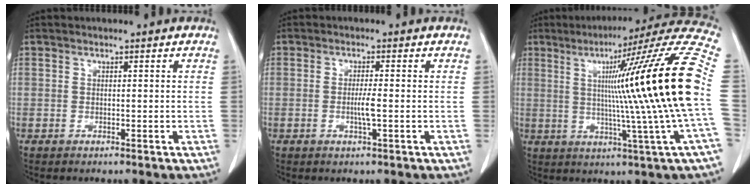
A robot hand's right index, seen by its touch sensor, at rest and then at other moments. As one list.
[{"total": 2.5, "force": [-0.5, -0.1, 2.4], "torque": [-0.047, -0.003, -0.009]}, {"total": 24.0, "force": [2.2, -2.7, 23.7], "torque": [-0.270, 0.015, 0.016]}]